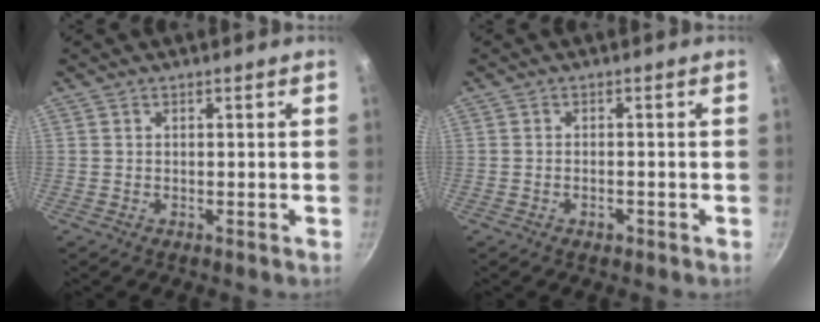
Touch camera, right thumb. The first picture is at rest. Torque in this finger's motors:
{"motor_torque": [-0.28, 0.04, -0.02, 0.49, -0.02]}